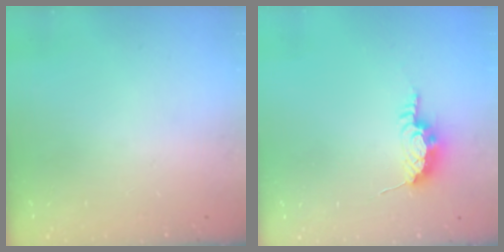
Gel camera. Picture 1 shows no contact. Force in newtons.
{"total": 8.7, "press": 8.7, "slide": 0.5}